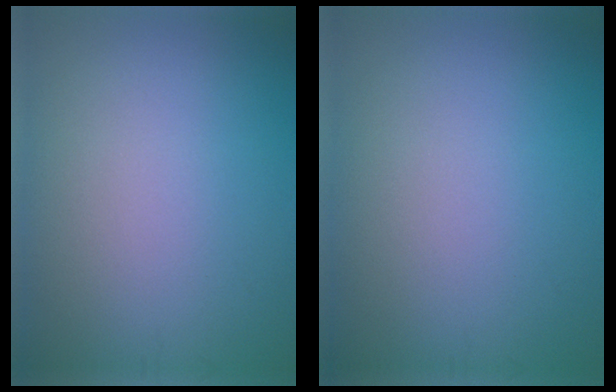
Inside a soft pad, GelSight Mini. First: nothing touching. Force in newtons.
{"total": 0.0}